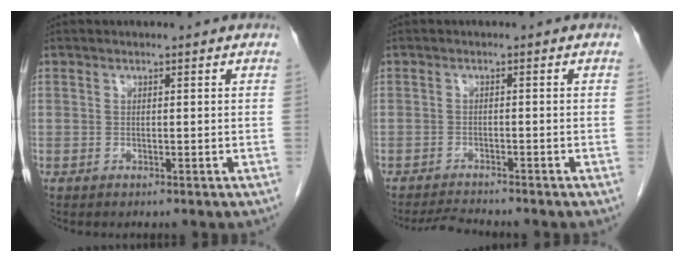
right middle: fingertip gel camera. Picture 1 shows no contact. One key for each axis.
{"total": 3.0, "fx": -2.9, "fy": -0.6, "fz": 0.4, "tx": -0.015, "ty": -0.019, "tz": -0.050}